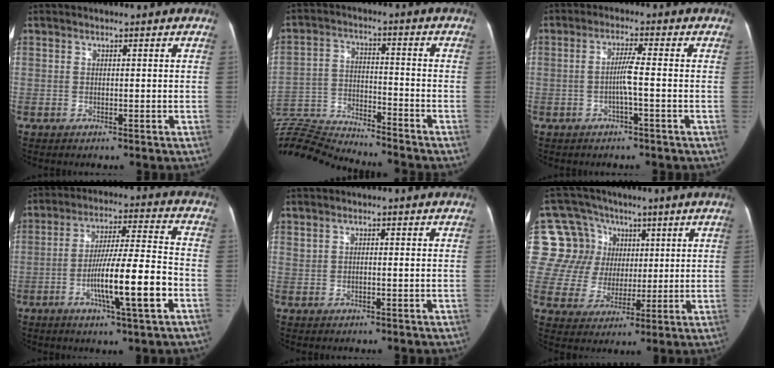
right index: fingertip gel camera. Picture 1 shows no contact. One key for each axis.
{"total": 18.1, "fx": -17.5, "fy": 1.2, "fz": 4.5, "tx": -0.100, "ty": 0.007, "tz": -0.283}
{"total": 3.5, "fx": -0.9, "fy": -0.4, "fz": 3.3, "tx": -0.060, "ty": 0.002, "tz": -0.019}
{"total": 13.1, "fx": -4.3, "fy": 0.4, "fz": 12.3, "tx": -0.210, "ty": -0.001, "tz": -0.073}
{"total": 0.9, "fx": 0.2, "fy": 0.5, "fz": 0.8, "tx": -0.017, "ty": 0.009, "tz": 0.006}
{"total": 17.7, "fx": 5.6, "fy": 16.2, "fz": 4.6, "tx": -0.125, "ty": 0.077, "tz": 0.115}